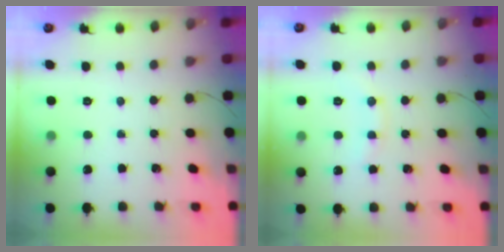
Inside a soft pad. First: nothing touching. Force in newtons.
{"total": 5.5, "press": 5.5, "slide": 0.8}